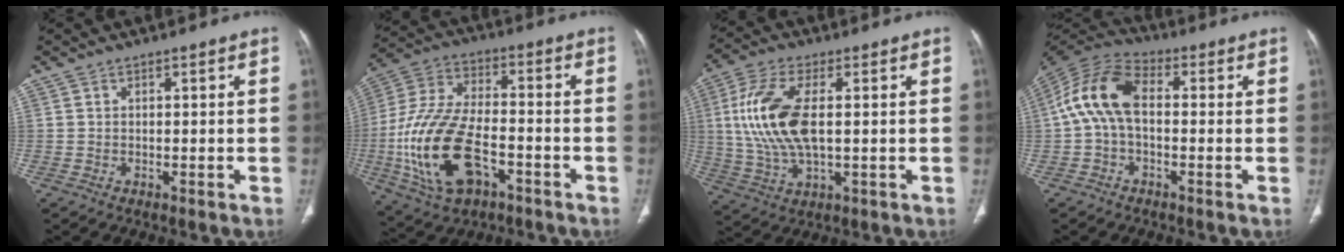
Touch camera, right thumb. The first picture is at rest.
{"total": 20.2, "force": [-6.6, 10.7, 15.9], "torque": [-0.332, 0.023, -0.113]}
{"total": 14.3, "force": [1.5, 6.5, 12.7], "torque": [-0.279, 0.001, 0.033]}
{"total": 11.7, "force": [0.2, 6.8, 9.5], "torque": [-0.186, 0.033, -0.009]}